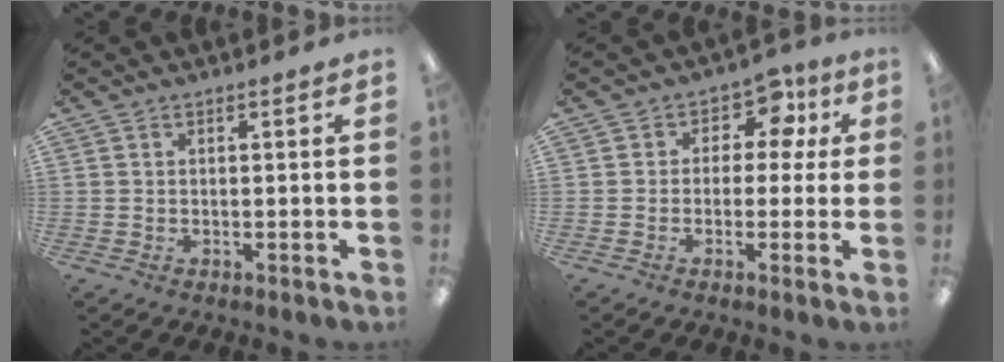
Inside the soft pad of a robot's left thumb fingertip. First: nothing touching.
{"total": 7.1, "force": [1.9, 5.6, 4.0], "torque": [-0.057, 0.002, 0.030]}